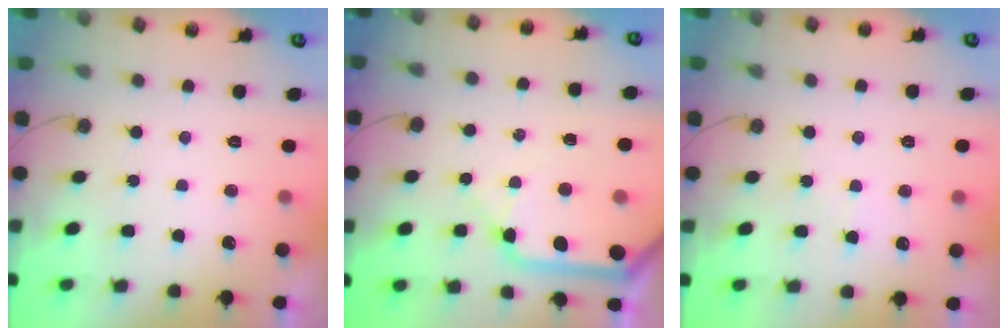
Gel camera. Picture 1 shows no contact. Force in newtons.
{"total": 14.2, "press": 14.0, "slide": 2.4}
{"total": 3.7, "press": 3.6, "slide": 0.5}